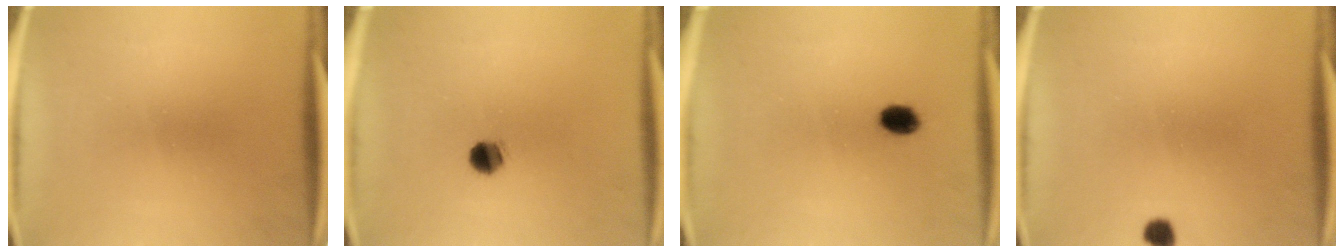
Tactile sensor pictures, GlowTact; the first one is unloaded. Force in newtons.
{"total": 4.0}
{"total": 3.3}
{"total": 2.0}